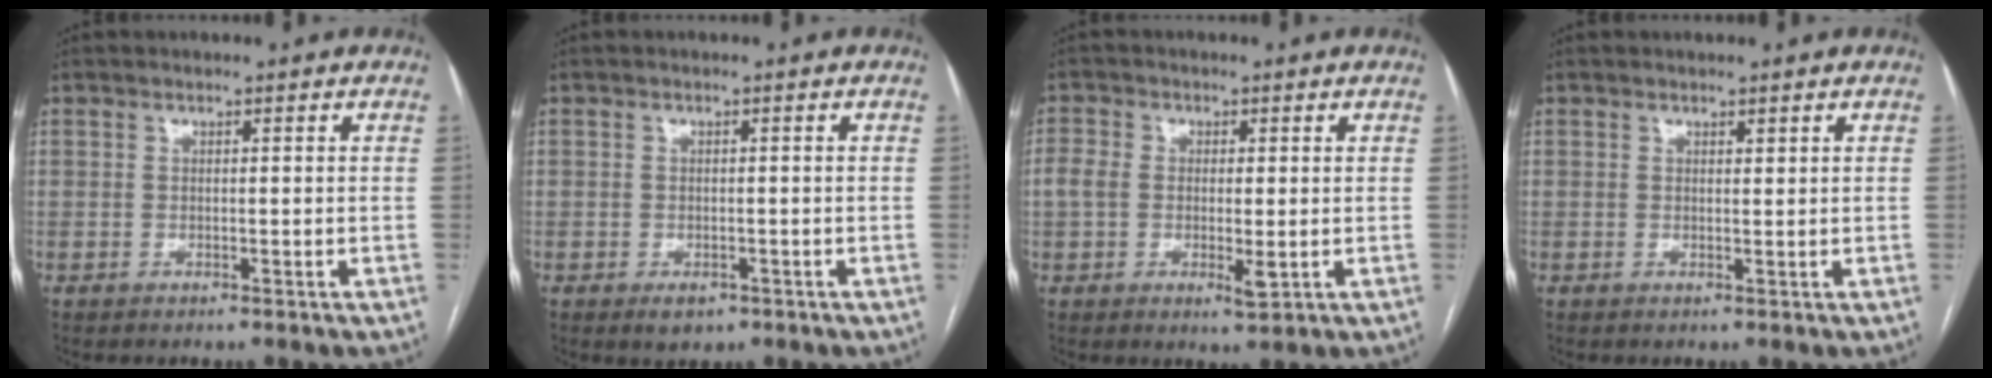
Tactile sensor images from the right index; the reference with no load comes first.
{"total": 2.4, "force": [-1.3, 1.6, 1.2], "torque": [-0.014, 0.000, -0.010]}
{"total": 5.3, "force": [-0.6, 2.7, 4.5], "torque": [-0.087, -0.003, -0.011]}
{"total": 0.6, "force": [0.5, 0.1, 0.3], "torque": [-0.005, -0.005, 0.006]}